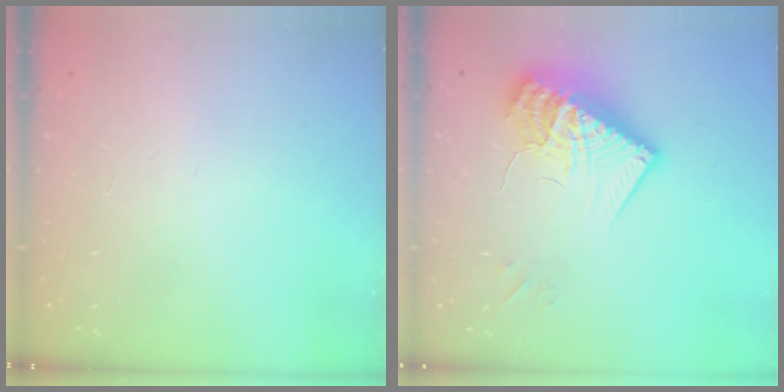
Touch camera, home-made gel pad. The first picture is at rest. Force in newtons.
{"total": 20.3, "press": 20.2, "slide": 1.7}